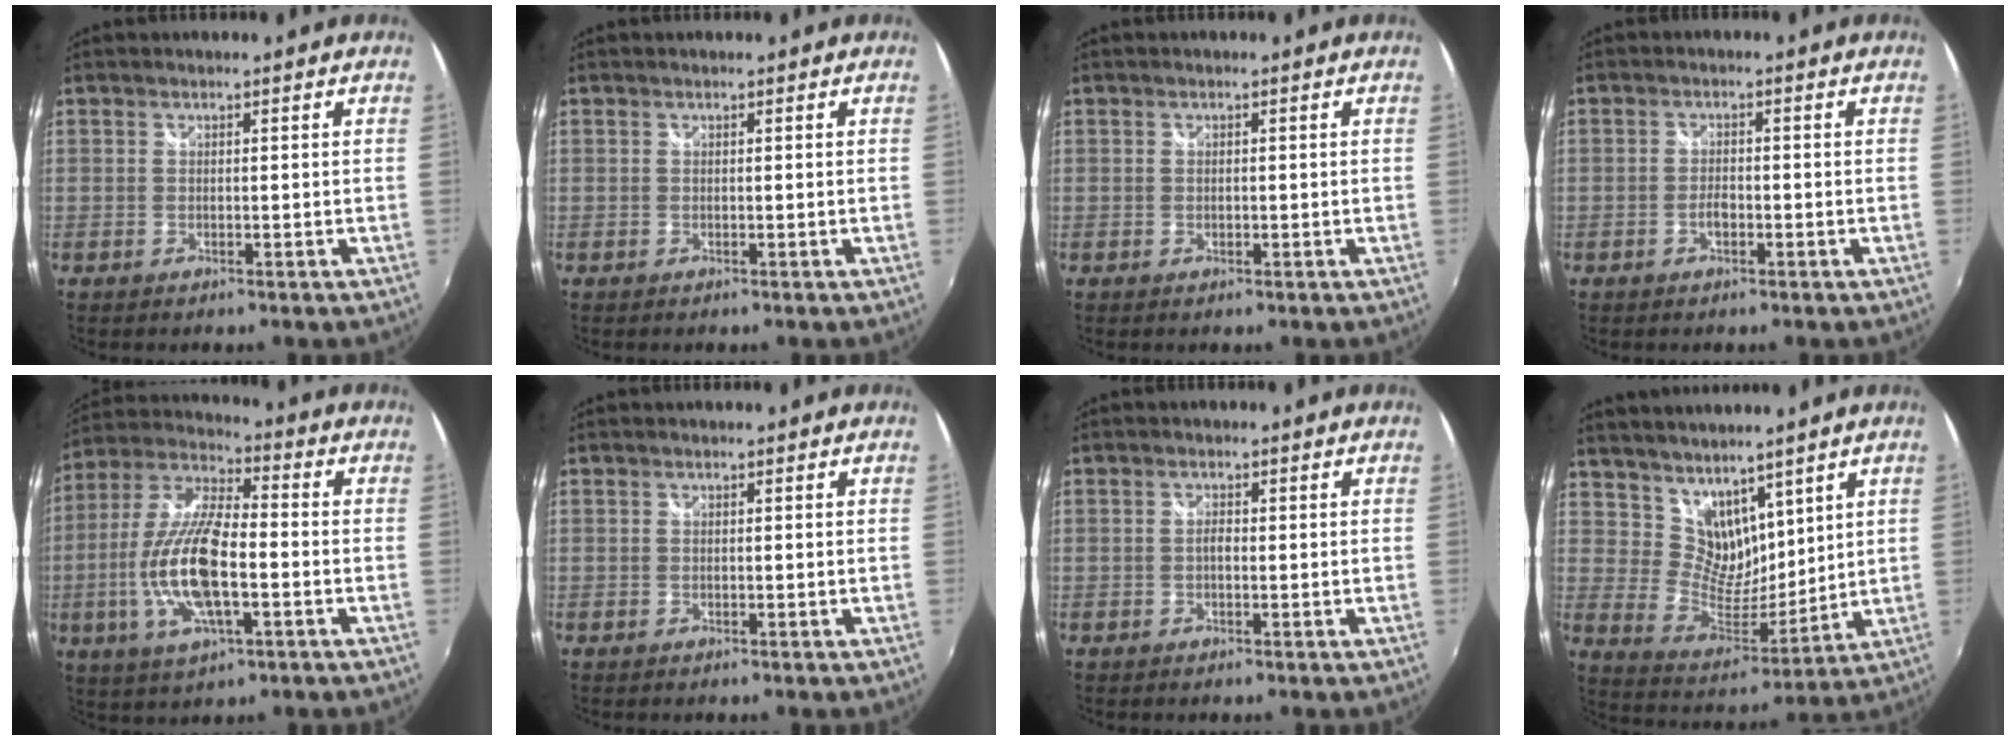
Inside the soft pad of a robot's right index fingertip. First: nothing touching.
{"total": 0.0}
{"total": 0.6, "force": [-0.1, 0.5, 0.2], "torque": [-0.002, -0.001, -0.001]}
{"total": 2.2, "force": [-1.0, 1.1, 1.5], "torque": [-0.029, 0.002, -0.019]}
{"total": 16.4, "force": [-3.6, 5.6, 15.0], "torque": [-0.307, -0.005, -0.070]}
{"total": 0.0}
{"total": 1.1, "force": [-0.2, 0.6, 0.9], "torque": [-0.018, 0.003, -0.006]}
{"total": 10.6, "force": [7.6, 6.1, 4.1], "torque": [-0.070, -0.003, 0.155]}